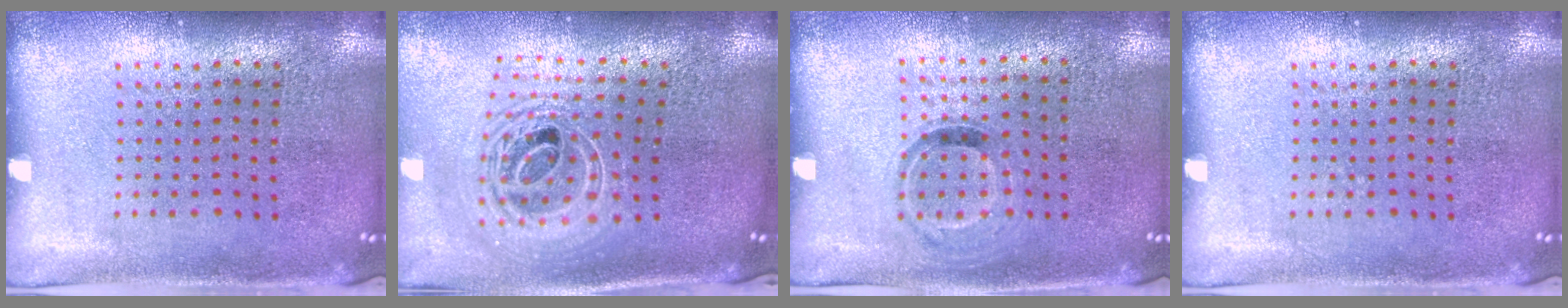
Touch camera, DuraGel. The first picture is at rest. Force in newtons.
{"total": 2.4, "press": 1.8, "slide": 1.6}
{"total": 0.9, "press": 0.7, "slide": 0.6}
{"total": 0.0}